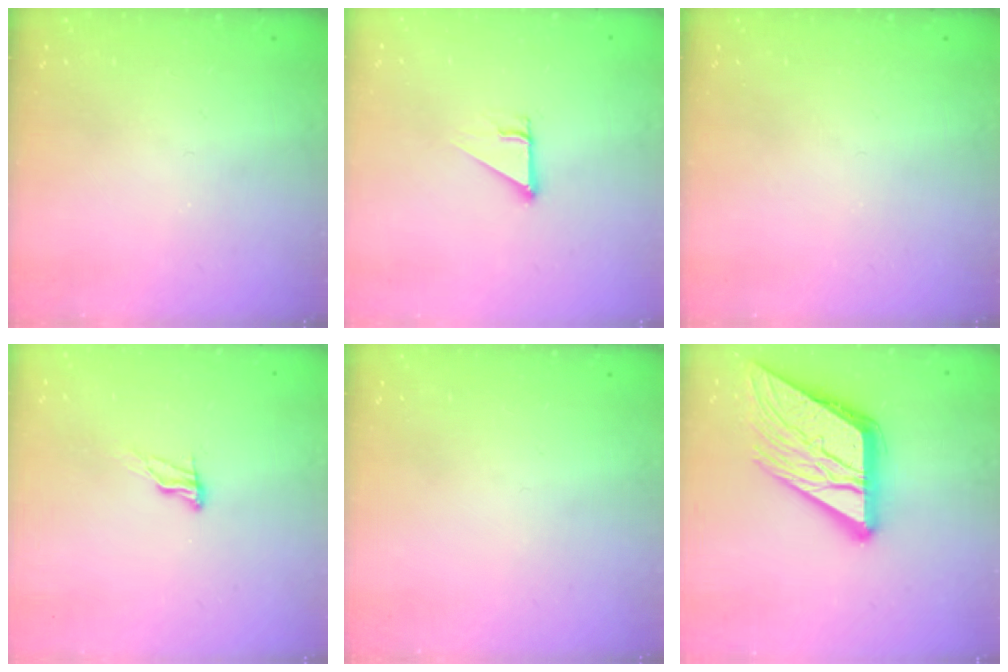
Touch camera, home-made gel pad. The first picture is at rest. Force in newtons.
{"total": 2.5, "press": 2.5, "slide": 0.2}
{"total": 0.0}
{"total": 5.8, "press": 5.8, "slide": 0.5}
{"total": 0.0}
{"total": 18.6, "press": 18.5, "slide": 2.0}